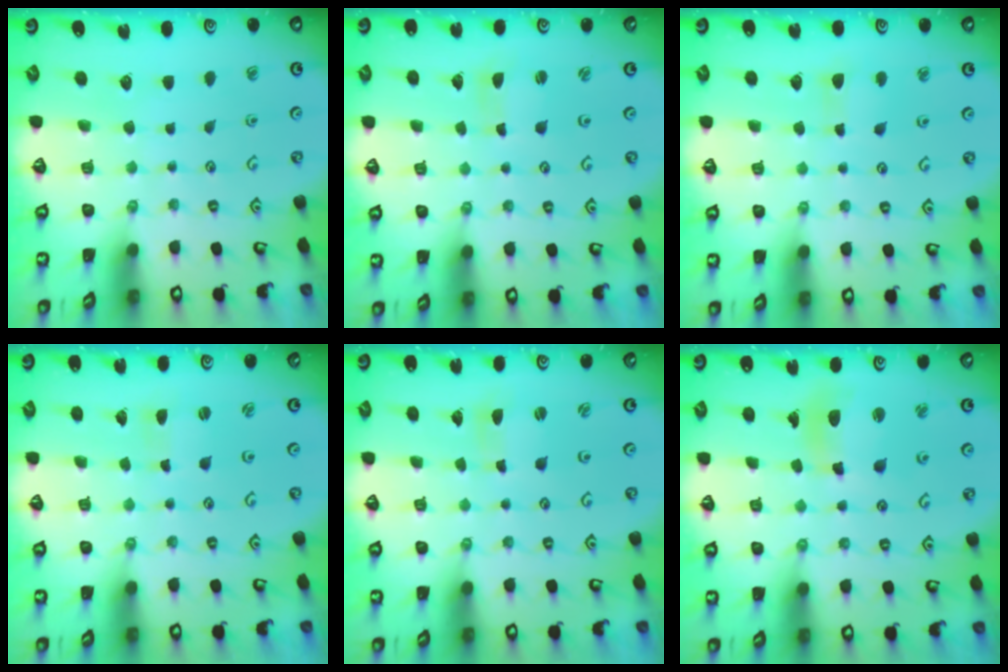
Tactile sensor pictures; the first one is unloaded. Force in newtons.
{"total": 1.7, "press": 1.7, "slide": 0.3}
{"total": 4.7, "press": 4.6, "slide": 0.7}
{"total": 1.9, "press": 1.9, "slide": 0.4}
{"total": 1.6, "press": 1.6, "slide": 0.3}
{"total": 11.0, "press": 10.8, "slide": 1.9}